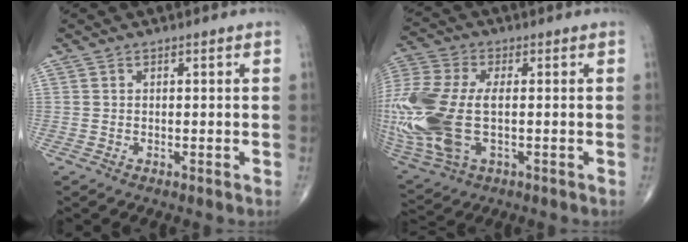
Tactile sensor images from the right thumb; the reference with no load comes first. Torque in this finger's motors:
{"motor_torque": [1.77, 1.77, 1.88, 0.24, 0.26]}